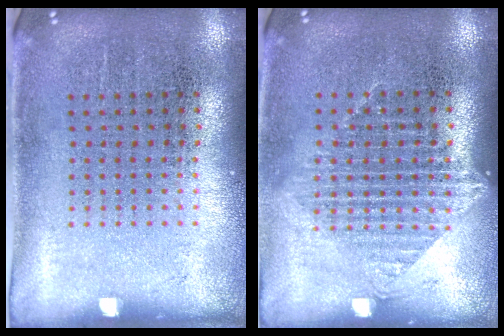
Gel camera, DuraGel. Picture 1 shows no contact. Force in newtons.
{"total": 1.2, "press": 1.1, "slide": 0.5}